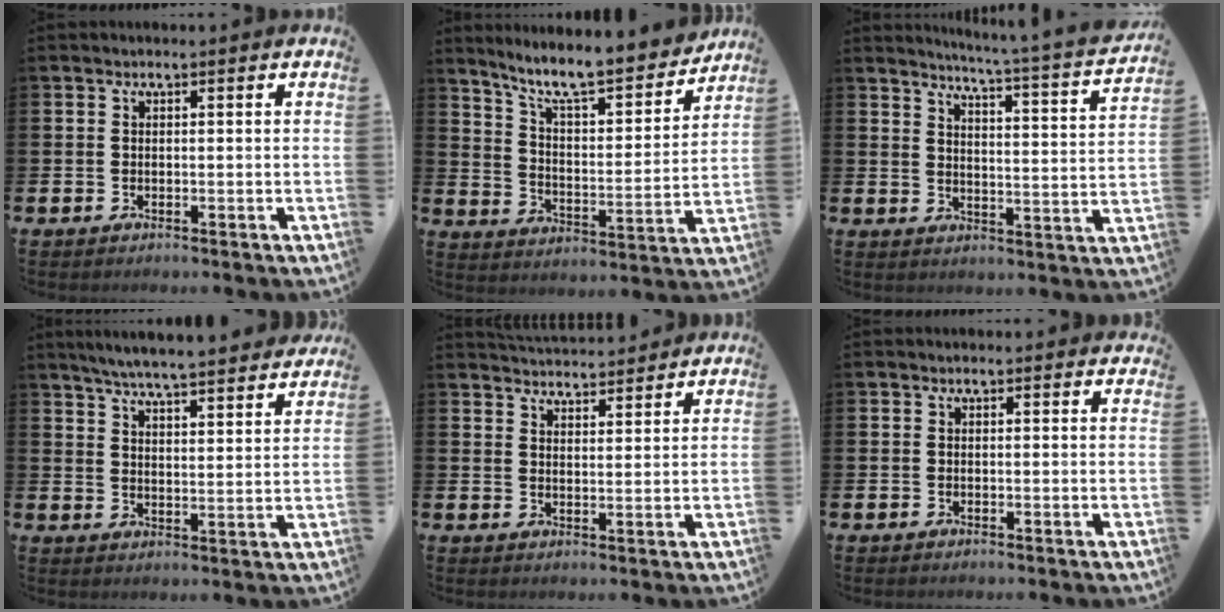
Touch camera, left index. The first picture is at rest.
{"total": 9.5, "force": [8.7, 1.4, 3.8], "torque": [-0.098, -0.065, 0.145]}
{"total": 4.4, "force": [3.9, -0.8, 1.7], "torque": [-0.039, -0.045, 0.056]}
{"total": 6.2, "force": [6.0, 0.0, 1.3], "torque": [-0.044, -0.043, 0.105]}
{"total": 4.4, "force": [4.4, 0.4, -0.2], "torque": [-0.008, -0.026, 0.081]}
{"total": 0.5, "force": [0.5, 0.1, 0.2], "torque": [0.004, -0.001, 0.007]}